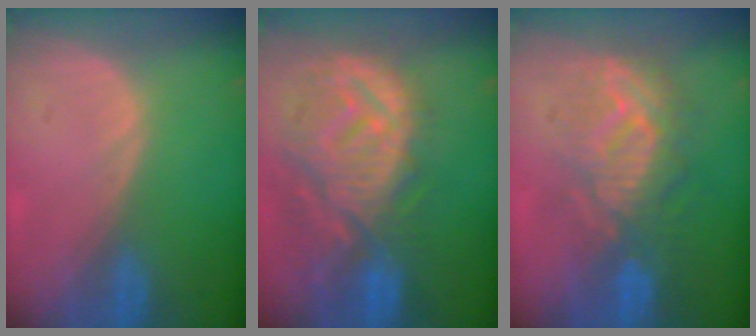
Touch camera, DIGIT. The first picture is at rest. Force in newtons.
{"total": 12.6, "press": 11.1, "slide": 6.0}
{"total": 9.0, "press": 8.9, "slide": 1.7}